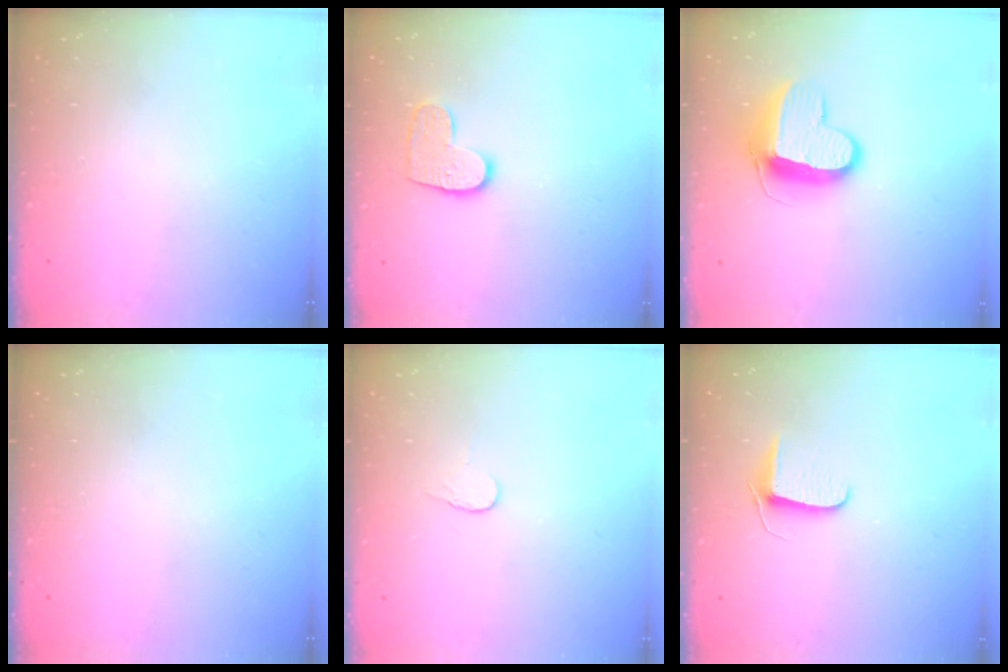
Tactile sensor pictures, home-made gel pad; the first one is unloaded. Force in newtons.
{"total": 8.7, "press": 8.7, "slide": 0.4}
{"total": 11.3, "press": 11.3, "slide": 1.1}
{"total": 0.0}
{"total": 3.8, "press": 3.8, "slide": 0.3}
{"total": 6.3, "press": 6.2, "slide": 0.5}